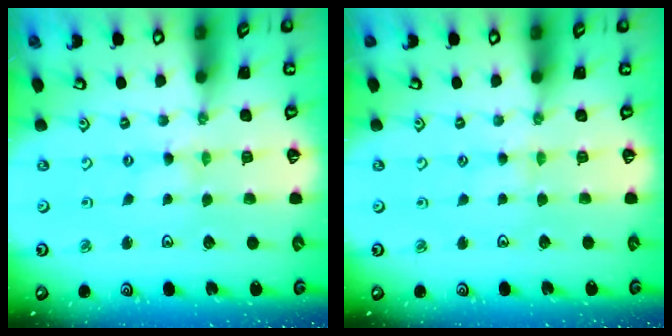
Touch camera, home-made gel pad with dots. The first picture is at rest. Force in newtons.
{"total": 3.2, "press": 3.2, "slide": 0.4}